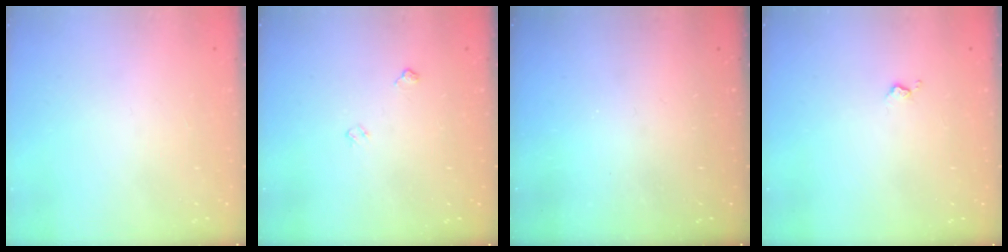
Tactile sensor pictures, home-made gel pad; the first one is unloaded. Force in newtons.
{"total": 4.4, "press": 4.4, "slide": 0.6}
{"total": 0.0}
{"total": 2.7, "press": 2.6, "slide": 0.5}